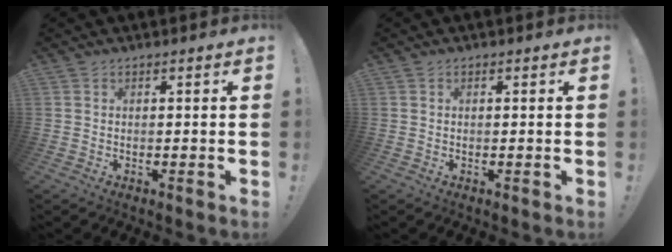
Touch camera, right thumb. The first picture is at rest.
{"total": 0.0}